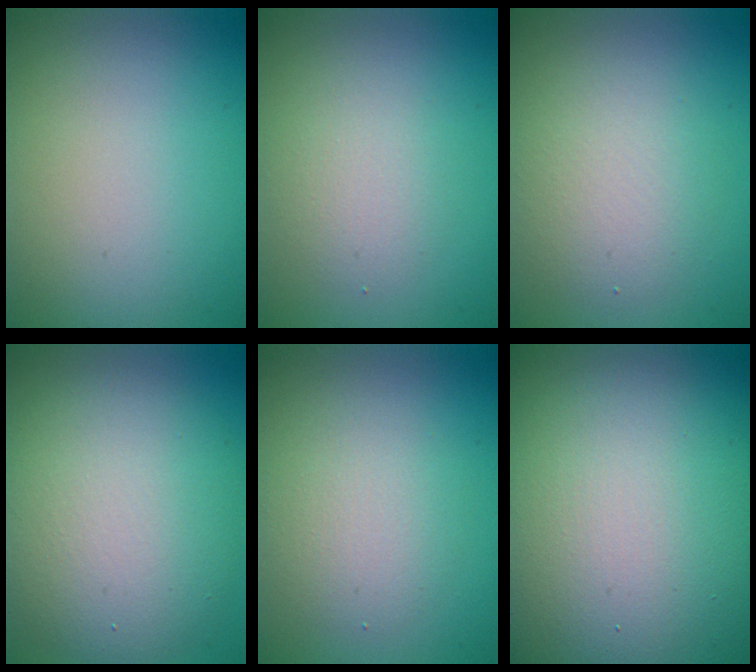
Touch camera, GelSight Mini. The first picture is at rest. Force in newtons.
{"total": 2.3, "press": 2.3, "slide": 0.2}
{"total": 3.4, "press": 3.4, "slide": 0.1}
{"total": 8.5, "press": 8.5, "slide": 0.8}
{"total": 3.1, "press": 3.1, "slide": 0.1}
{"total": 25.7, "press": 25.6, "slide": 1.1}